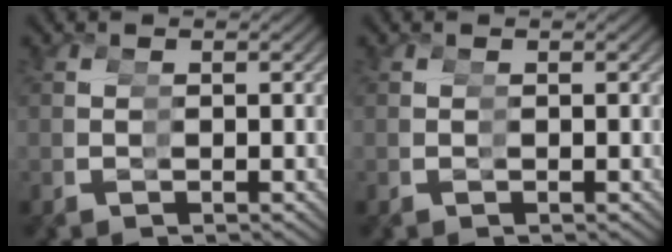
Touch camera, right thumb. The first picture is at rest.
{"total": 0.0}